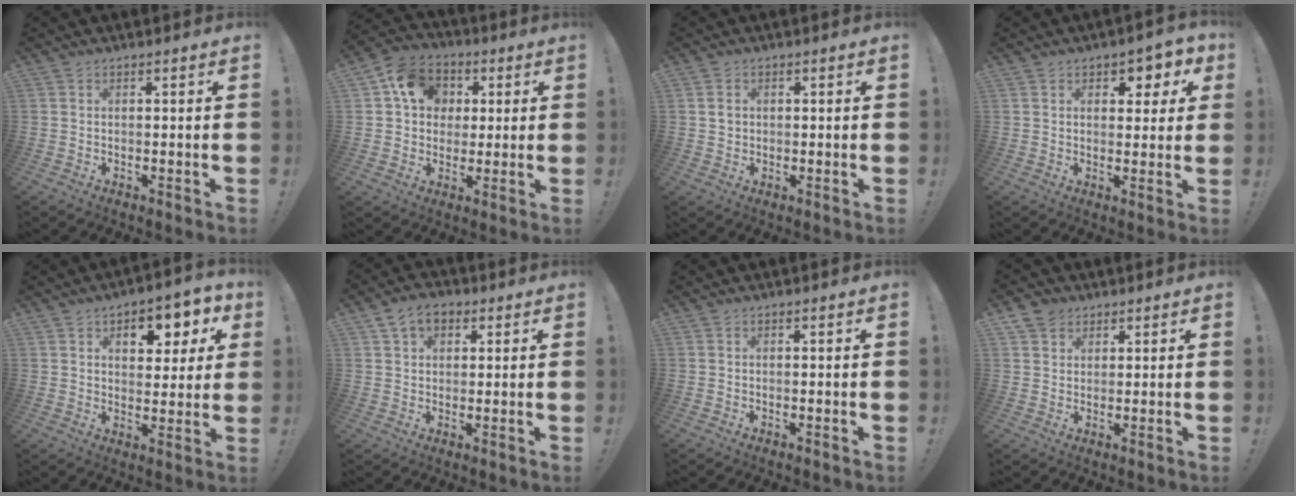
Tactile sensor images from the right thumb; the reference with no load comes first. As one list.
[{"total": 12.8, "force": [3.3, 10.9, 5.9], "torque": [-0.086, 0.006, 0.069]}, {"total": 2.1, "force": [0.6, 2.0, 0.5], "torque": [0.005, 0.001, 0.007]}, {"total": 4.7, "force": [2.3, 3.3, 2.5], "torque": [-0.017, -0.016, 0.035]}, {"total": 9.3, "force": [4.3, 5.8, 5.9], "torque": [-0.071, -0.023, 0.075]}, {"total": 7.1, "force": [3.2, 4.9, 4.0], "torque": [-0.067, 0.002, 0.063]}, {"total": 0.0}, {"total": 4.5, "force": [2.8, 3.4, 0.7], "torque": [-0.006, -0.013, 0.053]}]